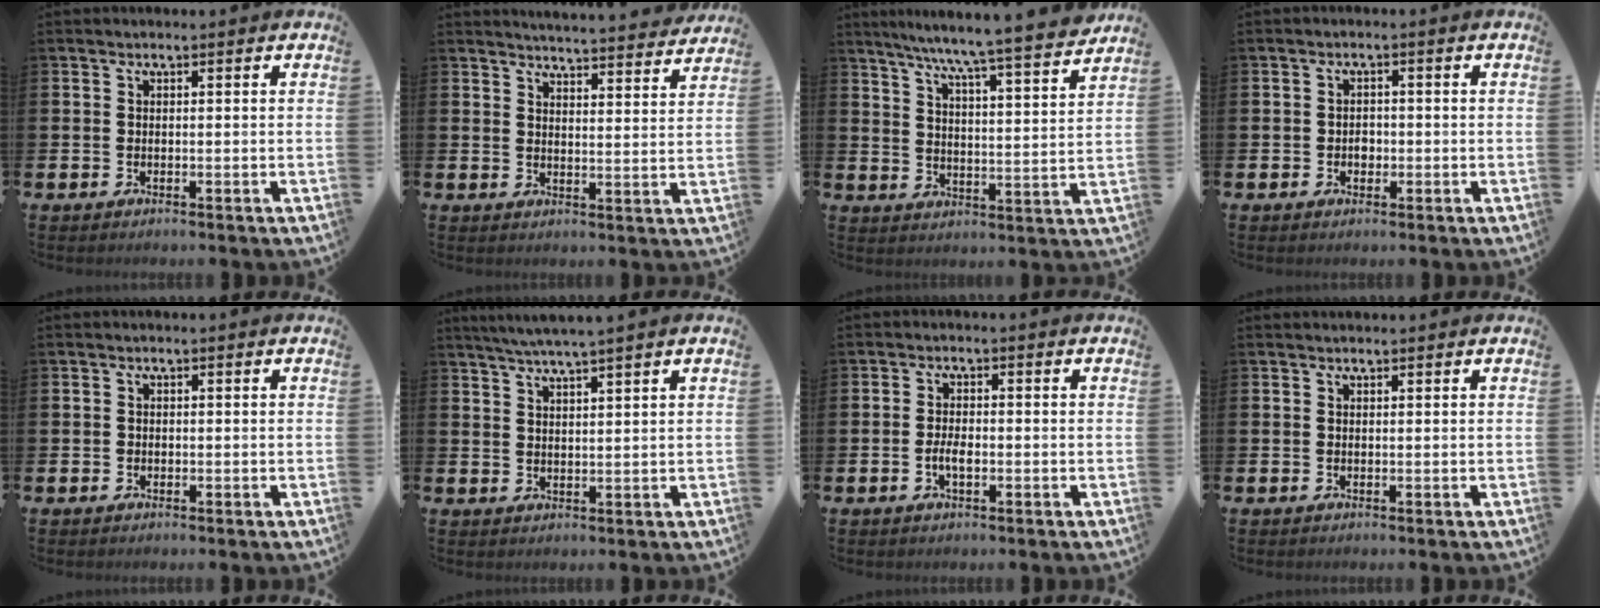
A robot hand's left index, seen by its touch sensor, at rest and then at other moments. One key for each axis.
{"total": 4.9, "fx": 4.9, "fy": -0.2, "fz": 0.1, "tx": -0.006, "ty": -0.041, "tz": 0.084}
{"total": 7.6, "fx": 7.0, "fy": -0.7, "fz": 2.8, "tx": -0.073, "ty": -0.057, "tz": 0.117}
{"total": 1.6, "fx": -0.3, "fy": 1.3, "fz": 0.7, "tx": -0.004, "ty": 0.002, "tz": -0.010}
{"total": 0.6, "fx": -0.1, "fy": 0.5, "fz": 0.1, "tx": -0.009, "ty": 0.008, "tz": -0.003}
{"total": 7.1, "fx": 6.6, "fy": -0.9, "fz": 2.3, "tx": -0.073, "ty": -0.052, "tz": 0.112}
{"total": 2.3, "fx": -0.6, "fy": 1.0, "fz": 2.0, "tx": -0.035, "ty": 0.001, "tz": -0.013}
{"total": 0.5, "fx": 0.5, "fy": 0.0, "fz": 0.1, "tx": 0.007, "ty": -0.004, "tz": 0.008}